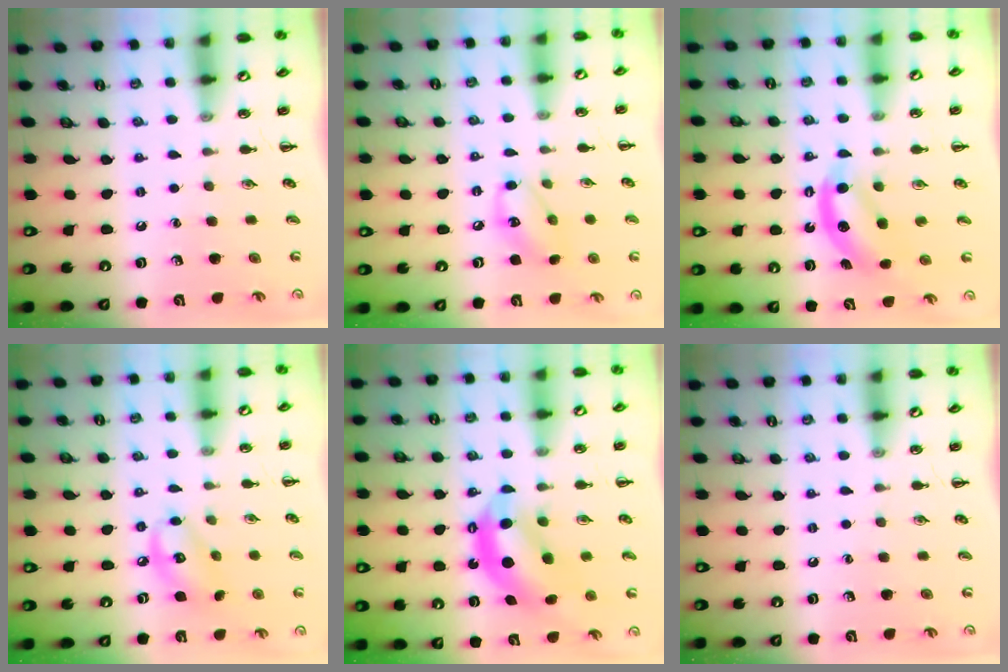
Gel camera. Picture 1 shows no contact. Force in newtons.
{"total": 10.0, "press": 9.9, "slide": 1.0}
{"total": 5.8, "press": 5.7, "slide": 0.7}
{"total": 8.9, "press": 8.7, "slide": 1.6}
{"total": 10.9, "press": 10.5, "slide": 2.7}
{"total": 0.0}